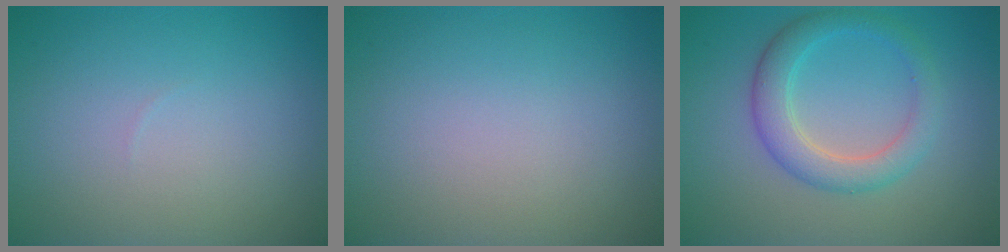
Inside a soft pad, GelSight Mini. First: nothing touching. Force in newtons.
{"total": 0.0}
{"total": 3.7, "press": 3.7, "slide": 0.1}